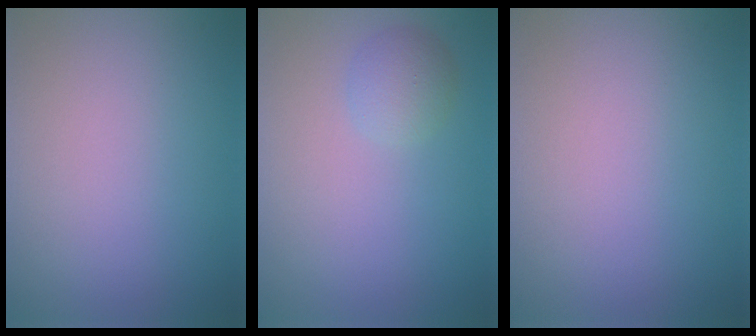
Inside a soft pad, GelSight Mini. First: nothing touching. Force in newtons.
{"total": 1.8, "press": 1.8, "slide": 0.1}
{"total": 0.0}